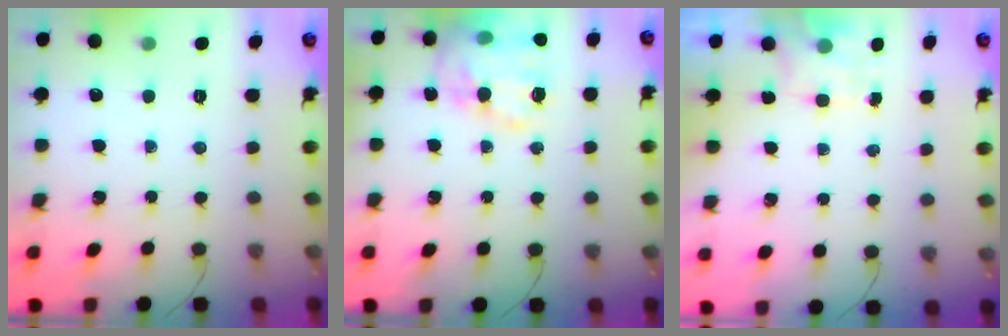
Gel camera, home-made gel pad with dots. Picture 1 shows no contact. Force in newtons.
{"total": 20.6, "press": 20.2, "slide": 3.6}
{"total": 2.0, "press": 1.6, "slide": 1.2}